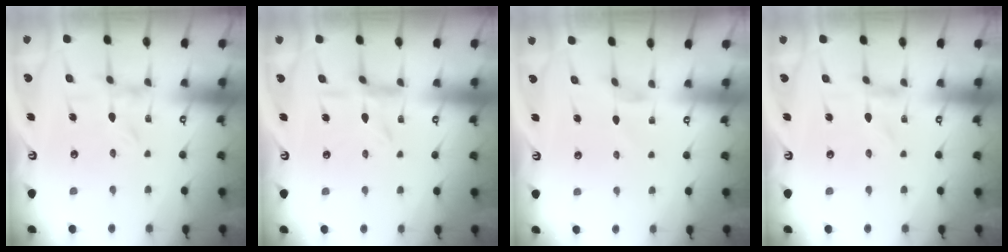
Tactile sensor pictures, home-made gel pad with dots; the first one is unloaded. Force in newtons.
{"total": 5.4, "press": 5.4, "slide": 0.5}
{"total": 1.8, "press": 1.7, "slide": 0.3}
{"total": 0.0}